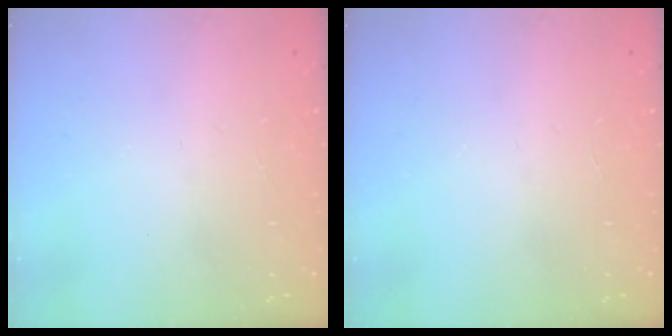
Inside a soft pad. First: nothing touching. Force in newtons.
{"total": 0.0}